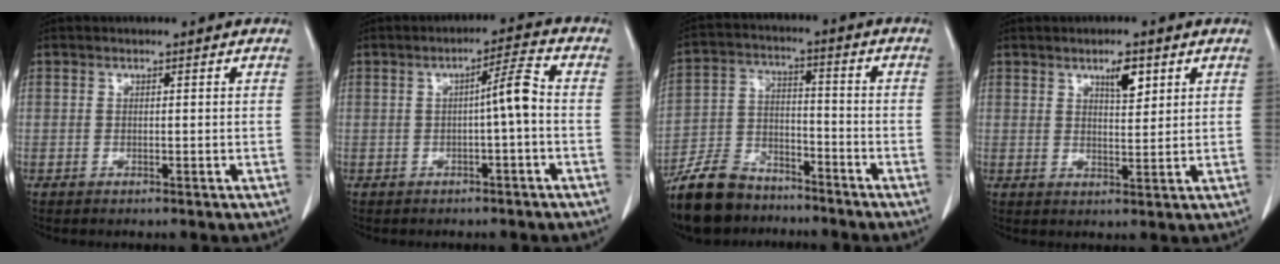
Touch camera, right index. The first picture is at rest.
{"total": 4.3, "force": [-0.5, -0.1, 4.2], "torque": [-0.064, 0.013, -0.008]}
{"total": 12.0, "force": [-10.0, 5.4, 4.0], "torque": [-0.091, 0.004, -0.178]}
{"total": 4.0, "force": [2.2, 1.2, 3.0], "torque": [-0.052, -0.003, 0.038]}